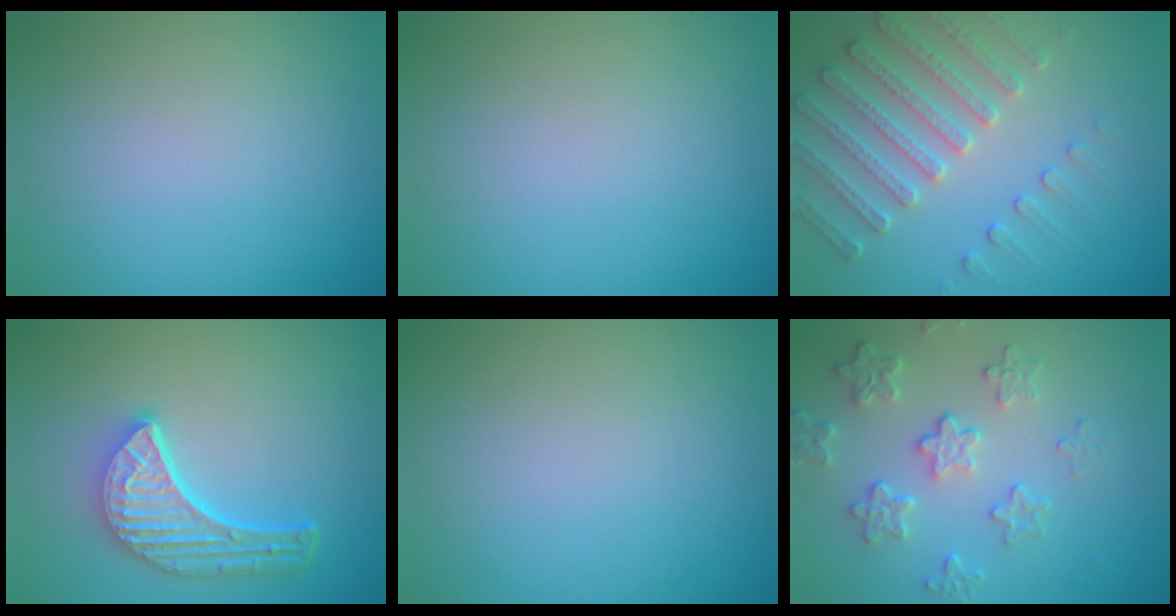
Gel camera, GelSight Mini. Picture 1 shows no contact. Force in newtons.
{"total": 0.0}
{"total": 4.4, "press": 4.3, "slide": 1.2}
{"total": 6.0, "press": 4.5, "slide": 4.0}
{"total": 0.0}
{"total": 4.1, "press": 3.3, "slide": 2.5}